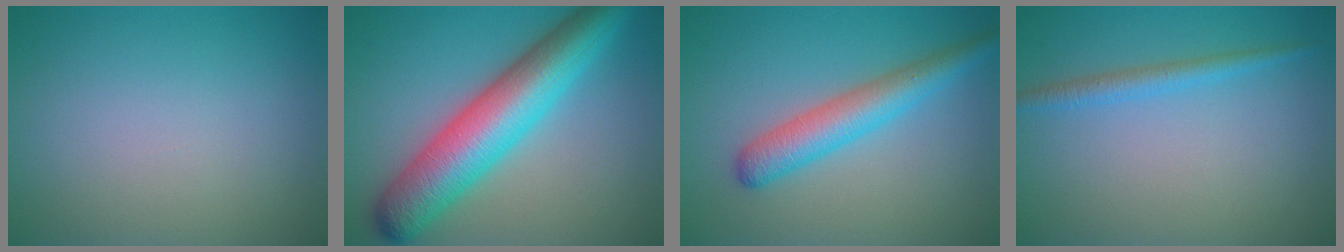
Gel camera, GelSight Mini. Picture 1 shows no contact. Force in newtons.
{"total": 9.6, "press": 9.6, "slide": 0.1}
{"total": 4.3, "press": 4.3, "slide": 0.1}
{"total": 1.9, "press": 1.9, "slide": 0.1}